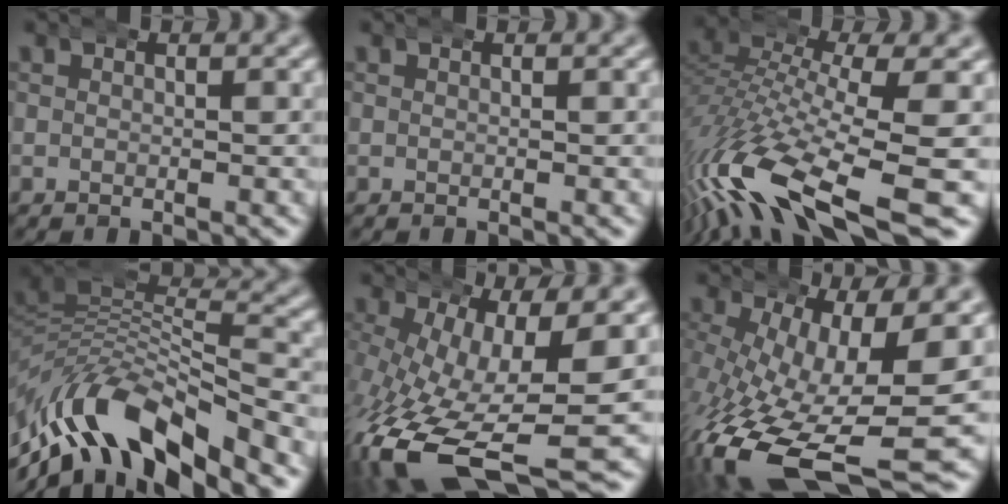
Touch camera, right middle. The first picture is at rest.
{"total": 0.0}
{"total": 9.5, "force": [-5.4, 3.3, 7.1], "torque": [-0.153, -0.035, -0.074]}
{"total": 12.7, "force": [-3.6, 8.6, 8.6], "torque": [-0.178, -0.026, -0.055]}
{"total": 12.8, "force": [-6.2, 5.7, 9.6], "torque": [-0.198, -0.070, -0.067]}
{"total": 13.9, "force": [-6.7, 5.9, 10.6], "torque": [-0.206, -0.070, -0.072]}